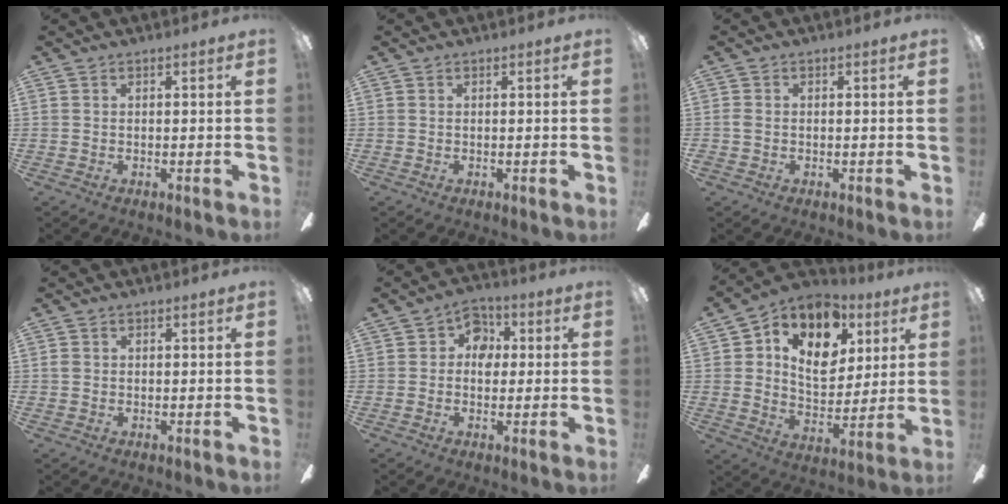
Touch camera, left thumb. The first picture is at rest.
{"total": 0.0}
{"total": 1.4, "force": [-0.4, 1.0, 0.9], "torque": [-0.017, 0.004, -0.009]}
{"total": 1.2, "force": [-0.2, 1.0, 0.6], "torque": [-0.010, 0.006, -0.005]}
{"total": 6.0, "force": [0.4, 5.2, 3.0], "torque": [-0.040, 0.015, 0.005]}
{"total": 14.1, "force": [6.1, 9.6, 8.4], "torque": [-0.143, -0.025, 0.109]}